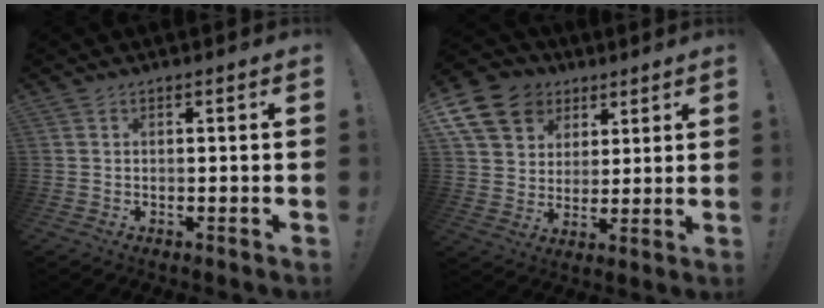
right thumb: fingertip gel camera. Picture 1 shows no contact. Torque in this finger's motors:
{"motor_torque": [2.40, 2.61, 1.38, 0.87, 0.31]}